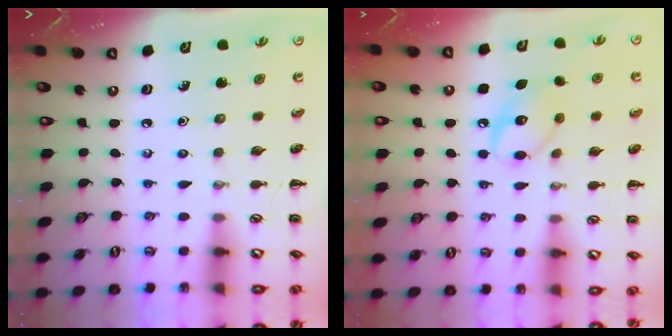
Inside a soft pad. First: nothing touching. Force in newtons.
{"total": 10.7, "press": 10.6, "slide": 0.8}